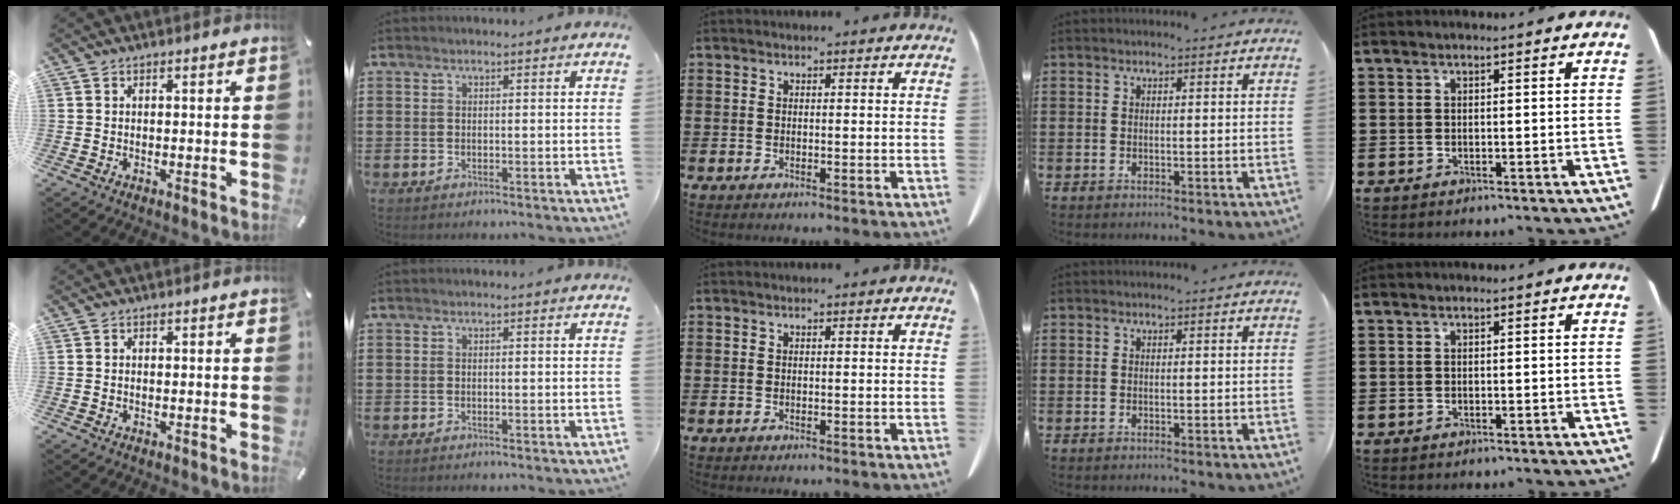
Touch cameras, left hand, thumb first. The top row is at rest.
{}